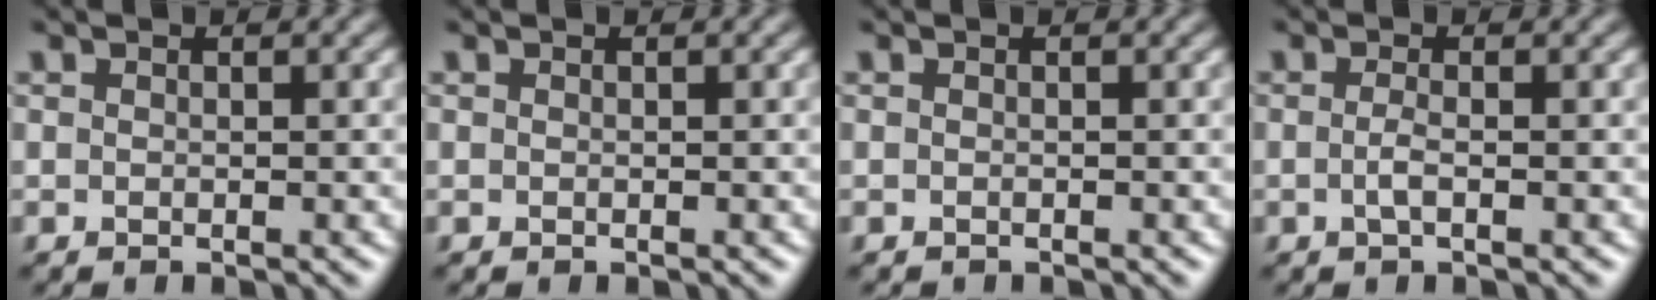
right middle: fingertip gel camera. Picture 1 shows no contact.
{"total": 0.0}
{"total": 0.8, "force": [-0.7, 0.1, 0.1], "torque": [-0.001, -0.008, -0.013]}
{"total": 1.3, "force": [-0.3, 0.3, 1.2], "torque": [-0.026, -0.002, -0.008]}